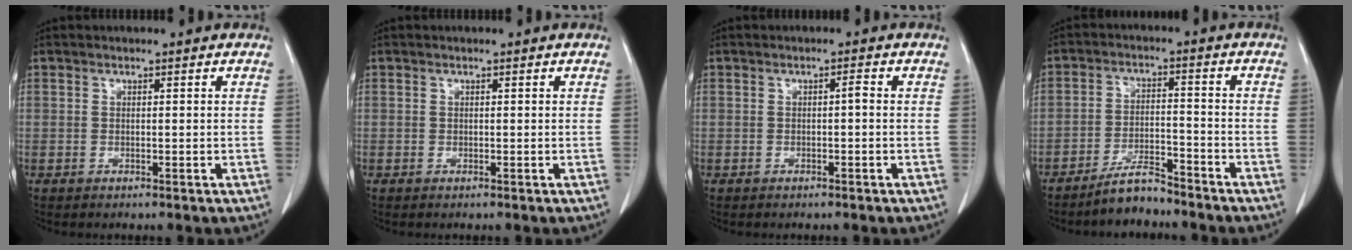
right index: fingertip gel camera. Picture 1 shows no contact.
{"total": 0.0}
{"total": 0.9, "force": [-0.1, 0.1, 0.9], "torque": [-0.013, 0.002, -0.001]}
{"total": 5.5, "force": [-5.0, 1.1, 1.9], "torque": [-0.035, -0.006, -0.092]}